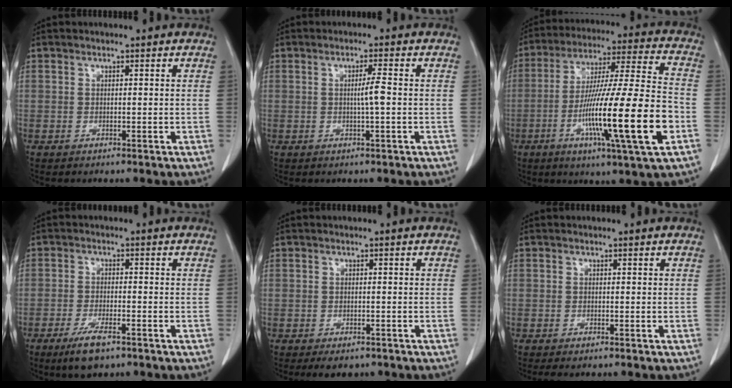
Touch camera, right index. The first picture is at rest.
{"total": 1.5, "force": [0.2, -0.6, 1.4], "torque": [-0.022, 0.001, 0.004]}
{"total": 21.0, "force": [-6.4, 0.0, 20.0], "torque": [-0.341, -0.019, -0.109]}
{"total": 5.7, "force": [-3.7, 1.3, 4.1], "torque": [-0.082, -0.010, -0.062]}
{"total": 3.6, "force": [-2.7, 1.9, 1.3], "torque": [-0.011, 0.000, -0.033]}
{"total": 1.5, "force": [-1.3, 0.4, 0.7], "torque": [-0.011, -0.003, -0.016]}